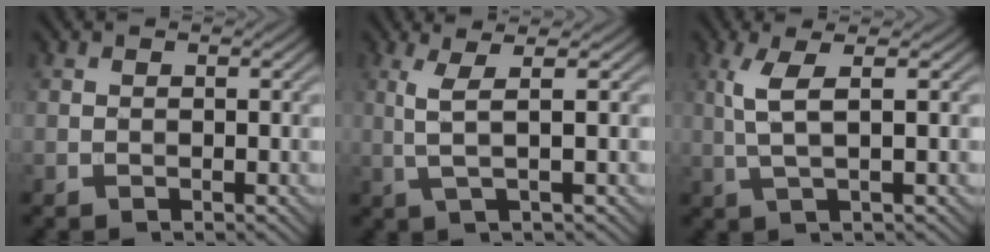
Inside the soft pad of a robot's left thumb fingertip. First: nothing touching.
{"total": 3.9, "force": [0.9, 0.5, 3.7], "torque": [-0.076, 0.004, 0.019]}
{"total": 4.3, "force": [1.0, 0.7, 4.1], "torque": [-0.087, 0.008, 0.022]}